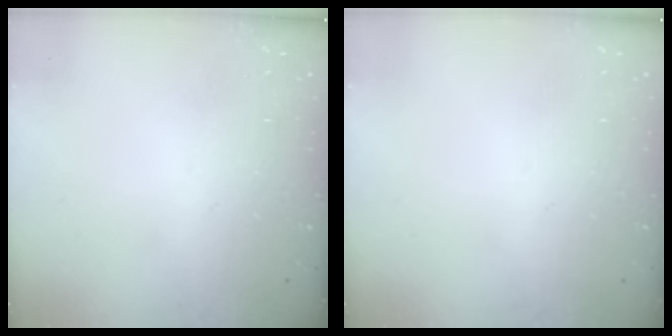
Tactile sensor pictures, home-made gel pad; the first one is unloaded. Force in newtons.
{"total": 0.0}